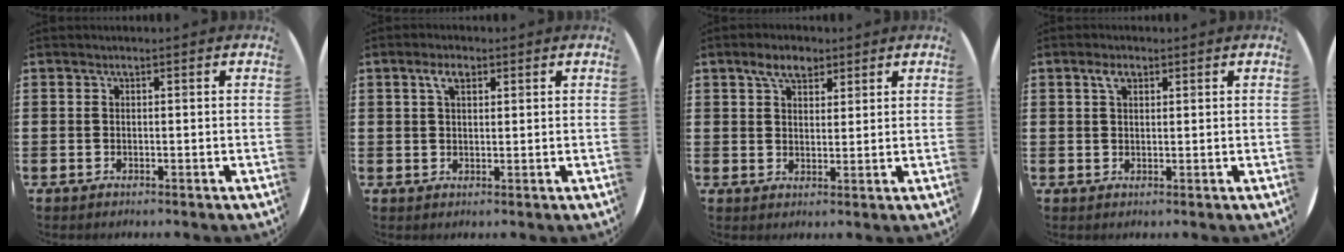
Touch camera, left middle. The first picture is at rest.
{"total": 2.9, "force": [1.7, 1.4, 1.9], "torque": [-0.033, 0.005, 0.028]}
{"total": 4.5, "force": [3.2, 2.3, 2.2], "torque": [-0.033, 0.004, 0.055]}
{"total": 2.1, "force": [1.2, 1.1, 1.3], "torque": [-0.021, 0.003, 0.019]}